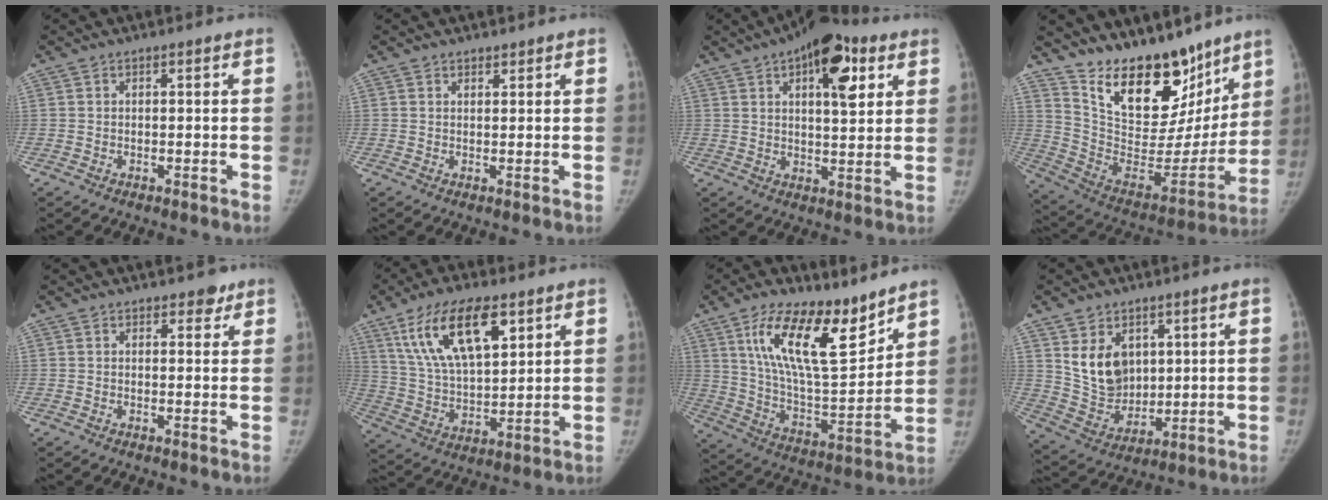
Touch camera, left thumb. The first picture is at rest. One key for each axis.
{"total": 1.1, "fx": 1.0, "fy": 0.5, "fz": 0.1, "tx": 0.008, "ty": -0.007, "tz": 0.013}
{"total": 14.2, "fx": 6.4, "fy": 6.2, "fz": 11.0, "tx": -0.124, "ty": -0.012, "tz": 0.087}
{"total": 24.6, "fx": 17.6, "fy": 11.7, "fz": 12.5, "tx": -0.153, "ty": -0.093, "tz": 0.295}
{"total": 2.3, "fx": 1.7, "fy": 1.4, "fz": 0.7, "tx": 0.011, "ty": -0.009, "tz": 0.018}
{"total": 17.4, "fx": 8.9, "fy": 7.5, "fz": 13.0, "tx": -0.212, "ty": -0.026, "tz": 0.169}
{"total": 19.6, "fx": 12.0, "fy": 7.3, "fz": 13.6, "tx": -0.198, "ty": -0.075, "tz": 0.223}
{"total": 11.1, "fx": 4.0, "fy": 8.2, "fz": 6.4, "tx": -0.079, "ty": -0.031, "tz": 0.096}